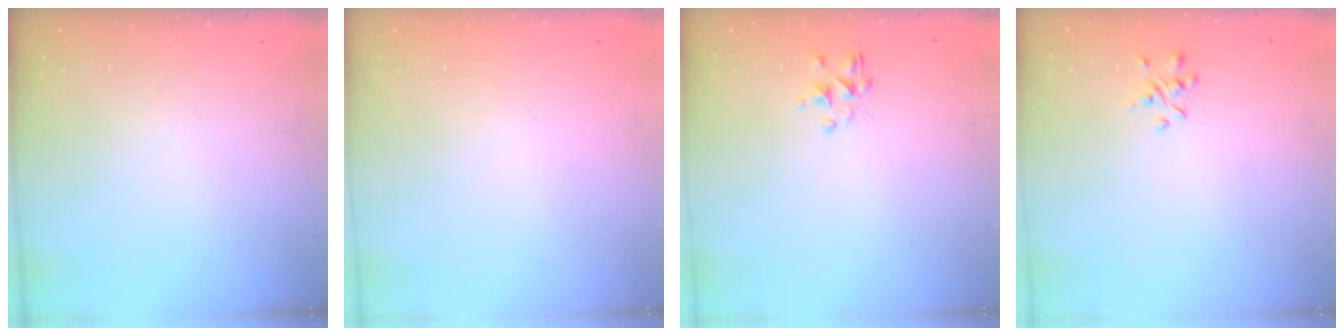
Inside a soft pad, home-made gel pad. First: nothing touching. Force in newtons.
{"total": 1.8, "press": 1.7, "slide": 0.2}
{"total": 2.3, "press": 2.1, "slide": 0.9}
{"total": 1.8, "press": 1.6, "slide": 0.7}